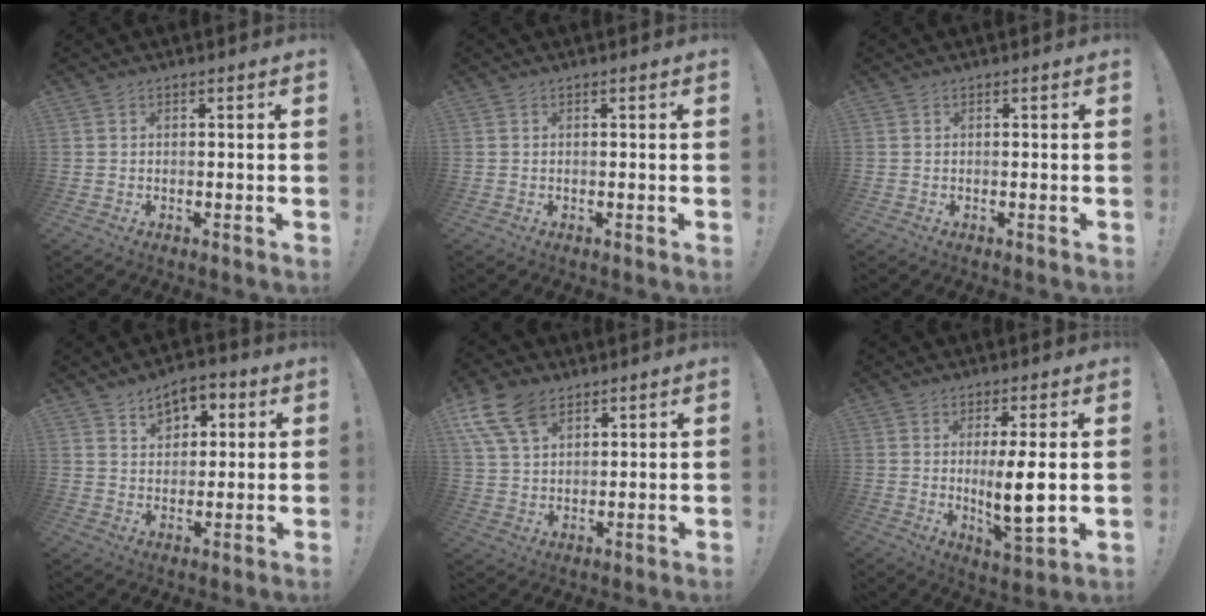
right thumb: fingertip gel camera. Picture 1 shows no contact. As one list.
[{"total": 0.0}, {"total": 0.0}, {"total": 8.1, "force": [4.3, 5.7, 3.8], "torque": [-0.044, -0.018, 0.078]}, {"total": 12.5, "force": [7.2, 7.5, 7.0], "torque": [-0.134, -0.028, 0.141]}, {"total": 10.0, "force": [0.9, 1.5, 9.8], "torque": [-0.165, -0.018, 0.012]}]